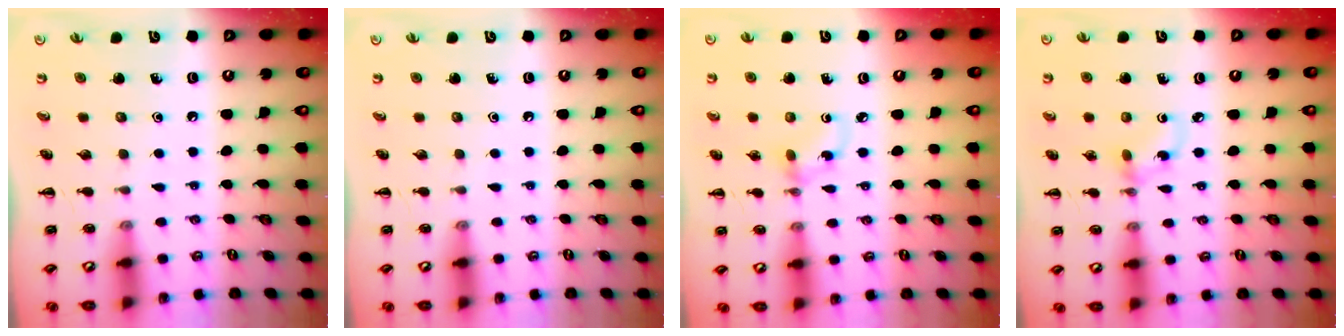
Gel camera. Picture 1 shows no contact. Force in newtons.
{"total": 0.0}
{"total": 2.9, "press": 2.8, "slide": 0.9}
{"total": 2.9, "press": 2.8, "slide": 0.9}